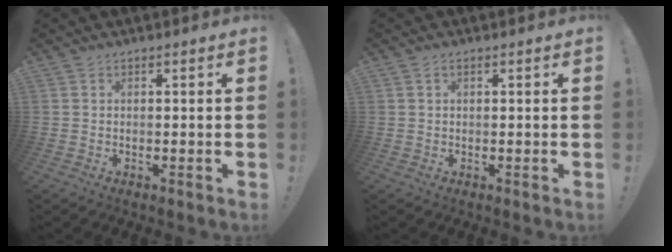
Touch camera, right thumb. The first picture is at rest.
{"total": 0.8, "force": [0.3, 0.4, 0.6], "torque": [-0.004, -0.002, 0.004]}